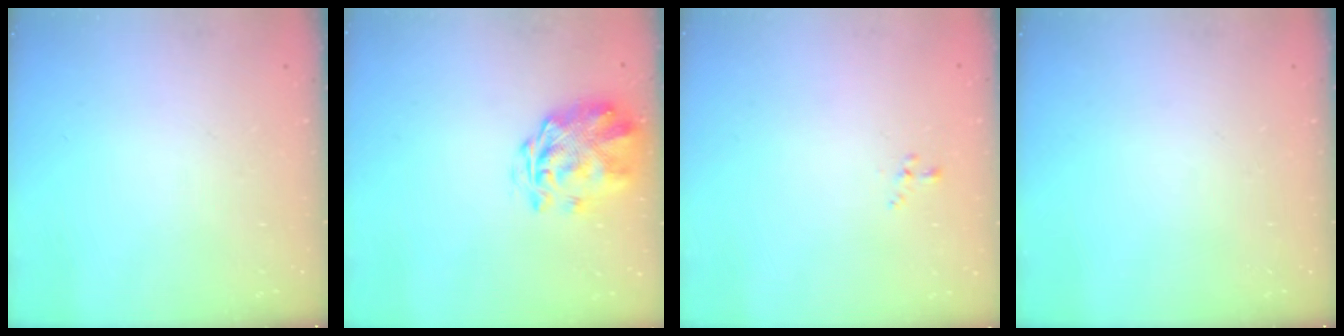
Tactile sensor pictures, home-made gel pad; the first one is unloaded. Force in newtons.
{"total": 3.2, "press": 2.8, "slide": 1.6}
{"total": 0.0}
{"total": 0.0}